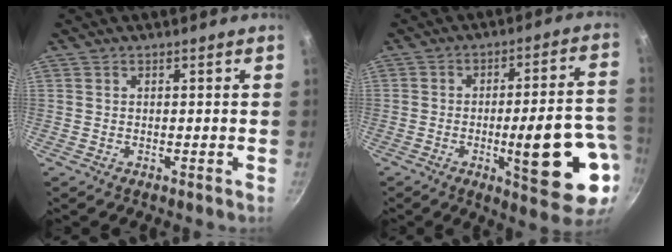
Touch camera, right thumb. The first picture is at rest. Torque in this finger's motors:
{"motor_torque": [2.35, 2.19, 1.96, -0.51, 0.41]}